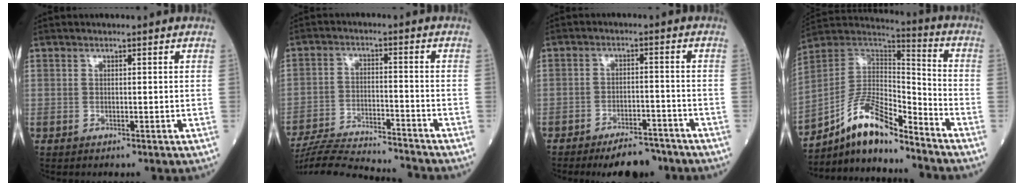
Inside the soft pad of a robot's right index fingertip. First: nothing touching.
{"total": 14.5, "force": [-14.1, 0.3, 3.5], "torque": [-0.061, -0.003, -0.224]}
{"total": 6.7, "force": [-5.5, 2.2, 3.2], "torque": [-0.043, 0.000, -0.087]}
{"total": 13.0, "force": [-10.2, 2.6, 7.6], "torque": [-0.142, 0.029, -0.185]}